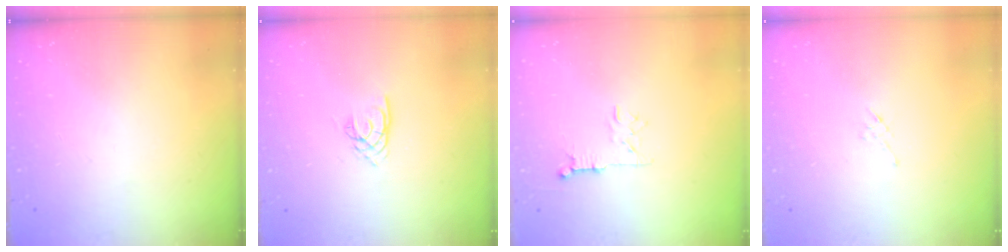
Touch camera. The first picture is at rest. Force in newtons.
{"total": 2.7, "press": 2.7, "slide": 0.1}
{"total": 5.4, "press": 5.4, "slide": 0.7}
{"total": 3.5, "press": 3.4, "slide": 0.8}